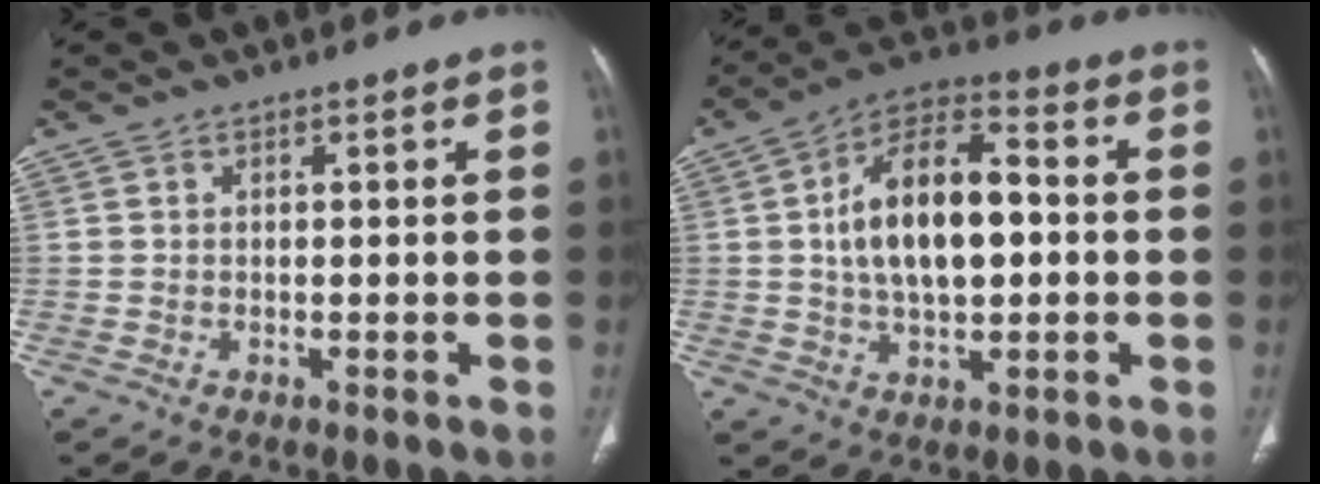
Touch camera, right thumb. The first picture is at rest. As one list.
[{"total": 15.8, "force": [0.7, 8.3, 13.4], "torque": [-0.219, 0.023, 0.004]}]